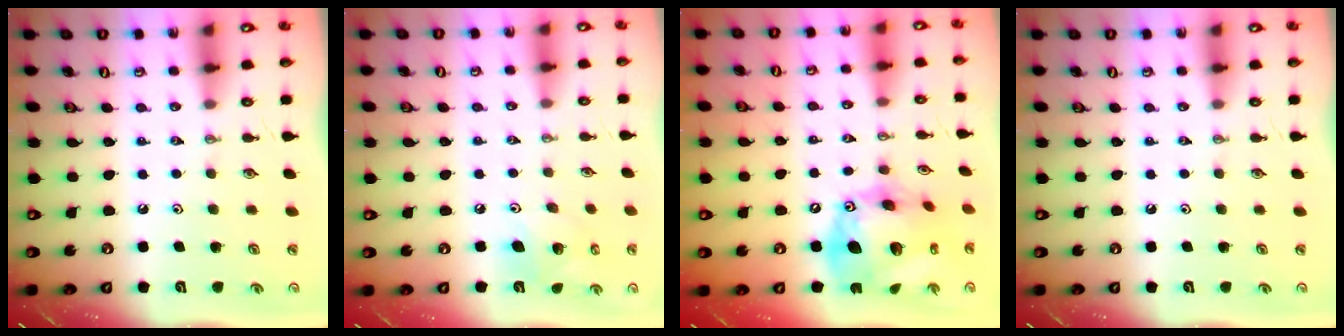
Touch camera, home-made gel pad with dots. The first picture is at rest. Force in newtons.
{"total": 10.1, "press": 9.9, "slide": 1.8}
{"total": 22.3, "press": 22.2, "slide": 2.4}
{"total": 0.0}